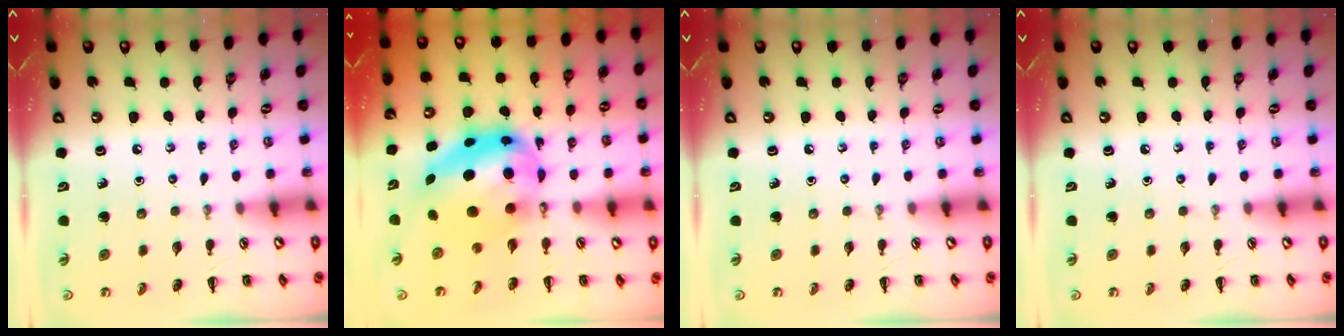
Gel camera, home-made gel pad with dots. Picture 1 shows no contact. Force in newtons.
{"total": 12.8, "press": 12.4, "slide": 3.1}
{"total": 0.0}
{"total": 0.0}